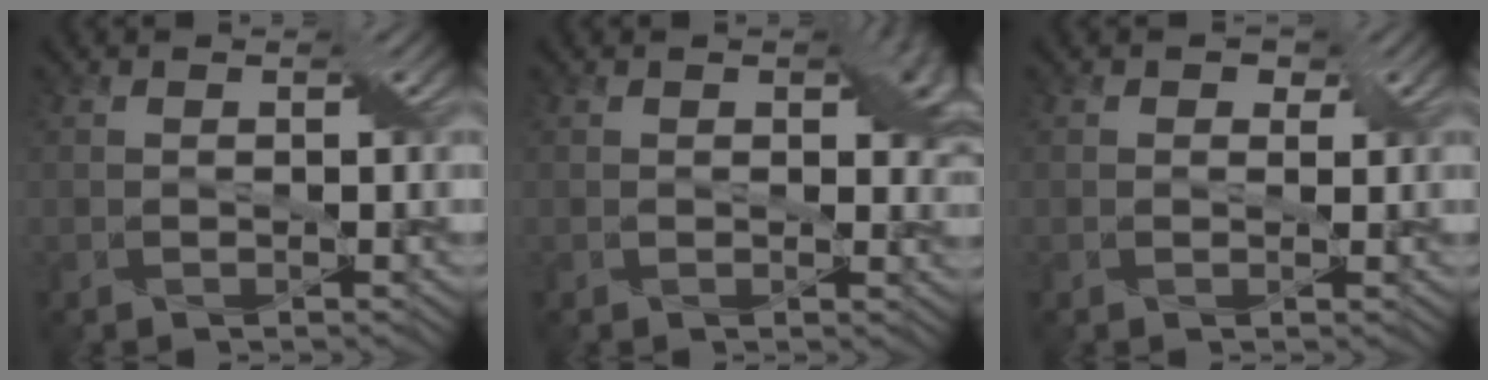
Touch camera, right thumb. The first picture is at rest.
{"total": 3.8, "force": [1.2, 2.0, 3.0], "torque": [-0.036, -0.002, 0.019]}
{"total": 1.4, "force": [0.8, 1.1, 0.4], "torque": [-0.005, -0.004, 0.011]}